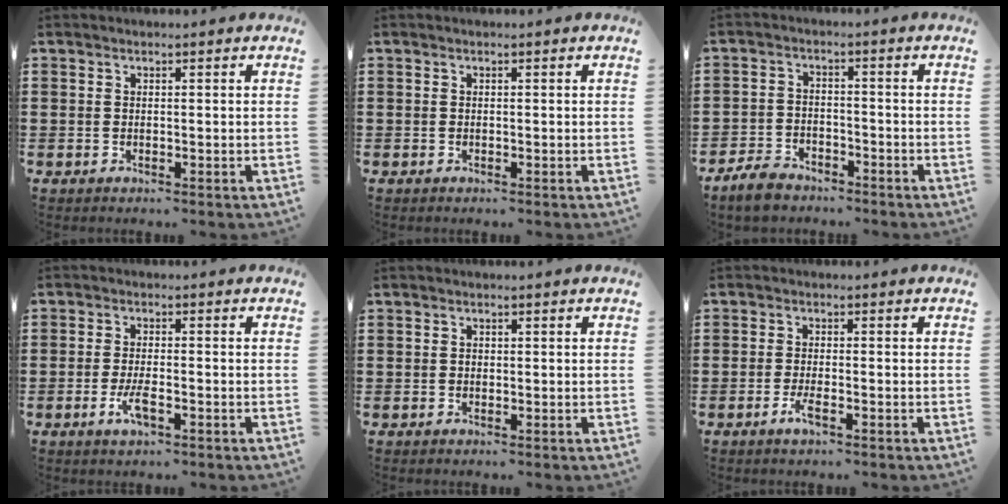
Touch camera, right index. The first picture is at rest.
{"total": 0.0}
{"total": 3.8, "force": [-3.5, 1.3, 0.7], "torque": [-0.023, 0.010, -0.072]}
{"total": 3.6, "force": [-1.5, 1.1, 3.1], "torque": [-0.065, -0.002, -0.030]}
{"total": 0.5, "force": [-0.1, 0.4, 0.3], "torque": [-0.008, 0.001, -0.001]}
{"total": 2.4, "force": [-1.2, 0.5, 2.0], "torque": [-0.047, -0.006, -0.026]}